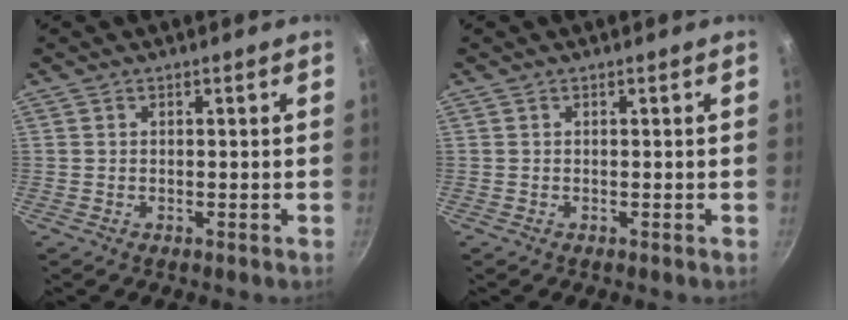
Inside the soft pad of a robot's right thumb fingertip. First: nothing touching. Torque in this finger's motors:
{"motor_torque": [0.00, 0.00, 0.18, -0.18, 0.00]}